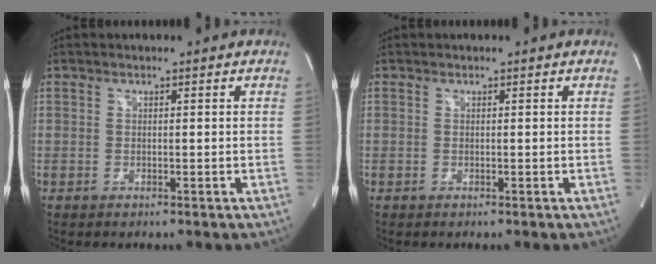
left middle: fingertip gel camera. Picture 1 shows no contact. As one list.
[{"total": 0.0}]